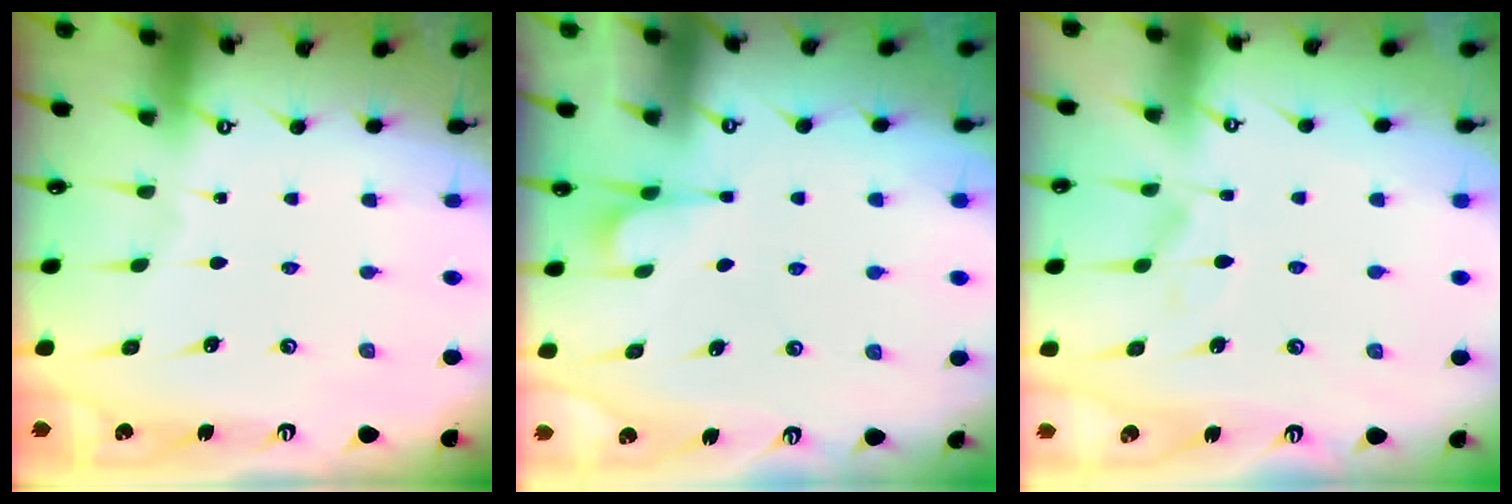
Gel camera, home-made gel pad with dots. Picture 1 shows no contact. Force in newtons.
{"total": 2.4, "press": 2.2, "slide": 1.0}
{"total": 1.0, "press": 0.2, "slide": 0.9}